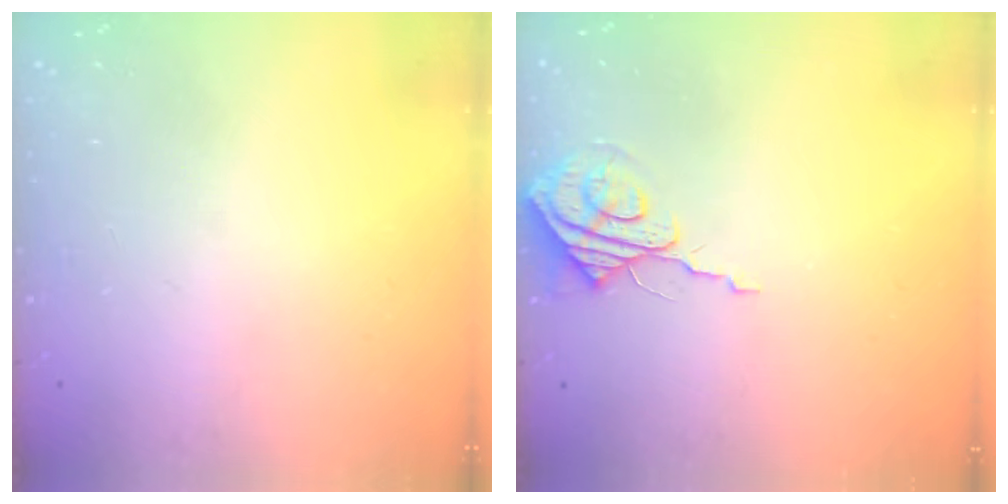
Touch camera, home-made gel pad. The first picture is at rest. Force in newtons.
{"total": 7.7, "press": 7.7, "slide": 0.3}